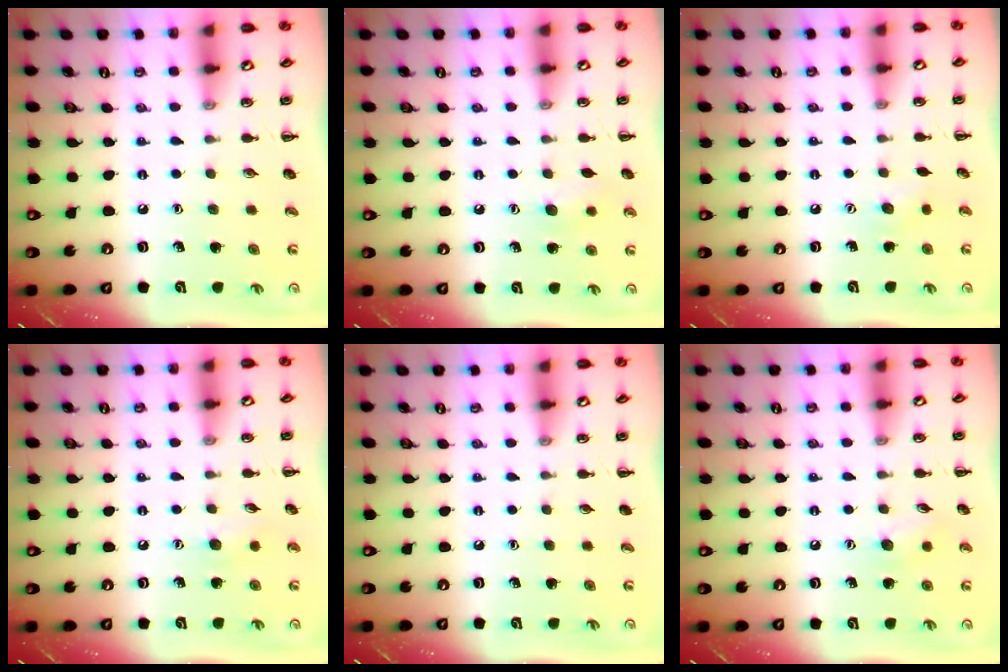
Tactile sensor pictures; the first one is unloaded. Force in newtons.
{"total": 6.5, "press": 6.4, "slide": 1.2}
{"total": 5.0, "press": 4.9, "slide": 1.1}
{"total": 5.9, "press": 5.7, "slide": 1.5}
{"total": 0.0}
{"total": 7.0, "press": 6.9, "slide": 1.4}